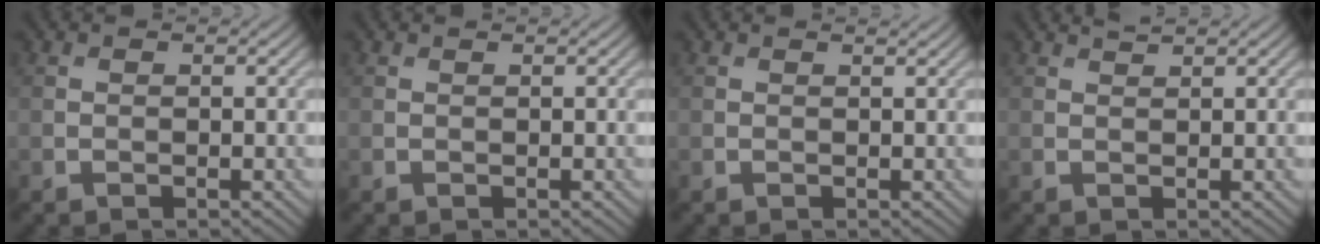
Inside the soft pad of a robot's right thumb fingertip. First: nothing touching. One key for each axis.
{"total": 0.0}
{"total": 0.6, "fx": 0.6, "fy": 0.0, "fz": 0.3, "tx": -0.008, "ty": -0.003, "tz": 0.006}
{"total": 0.9, "fx": 0.9, "fy": 0.0, "fz": 0.3, "tx": -0.007, "ty": 0.000, "tz": 0.018}